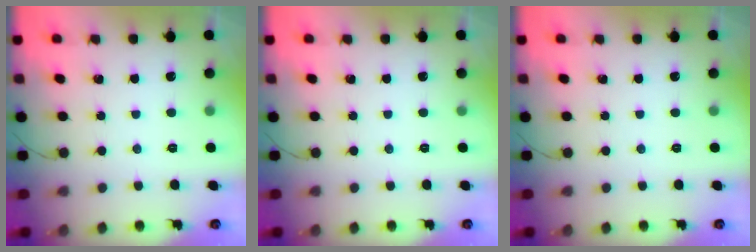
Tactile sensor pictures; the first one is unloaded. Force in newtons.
{"total": 0.0}
{"total": 0.0}